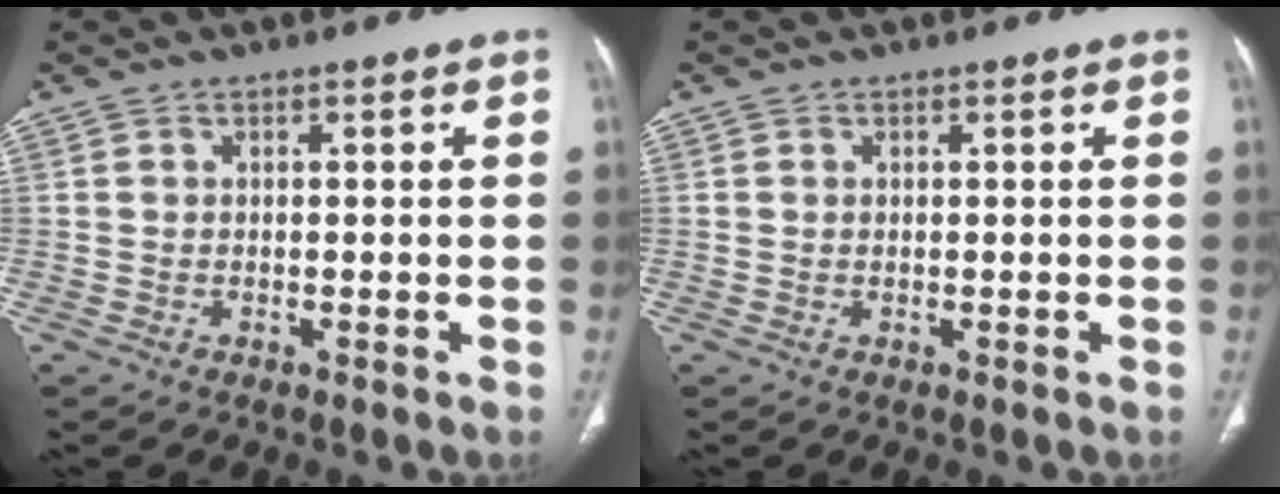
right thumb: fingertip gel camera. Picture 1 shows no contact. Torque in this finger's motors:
{"motor_torque": [-0.57, 0.22, -0.28, 0.27, -0.03]}